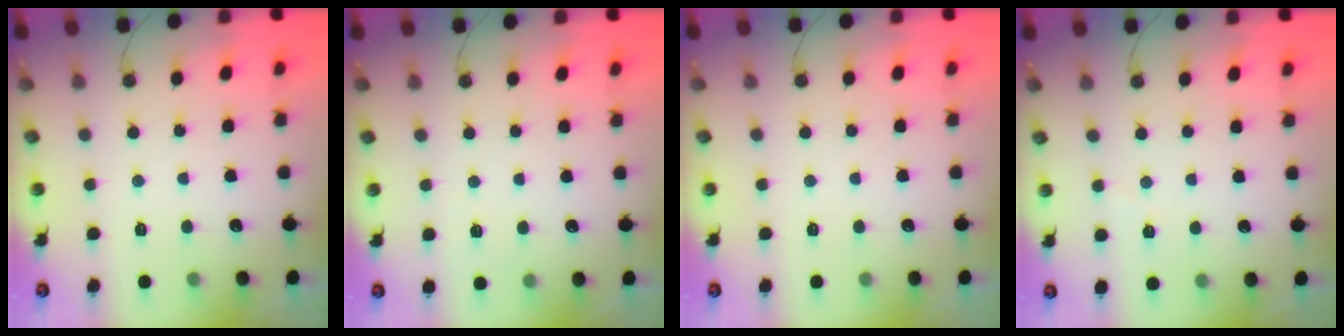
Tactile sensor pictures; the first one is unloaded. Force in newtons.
{"total": 1.7, "press": 1.7, "slide": 0.4}
{"total": 0.0}
{"total": 2.6, "press": 2.5, "slide": 0.8}